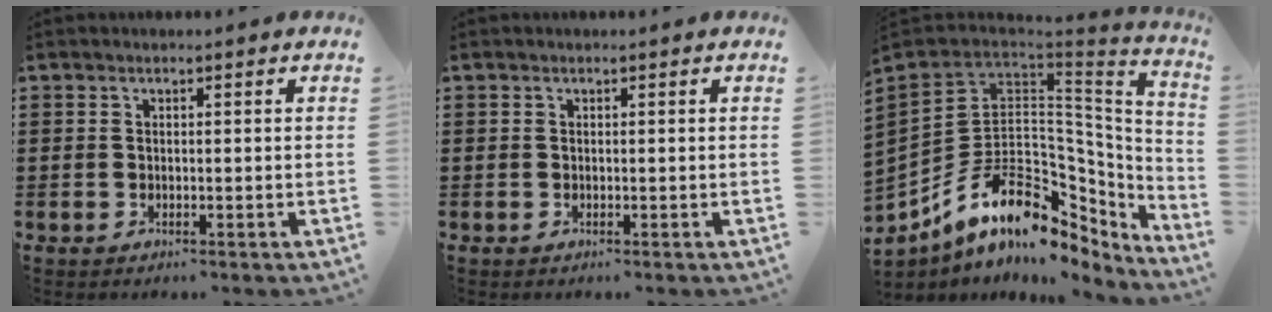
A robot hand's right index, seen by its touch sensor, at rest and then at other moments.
{"total": 0.0}
{"total": 19.1, "force": [-6.9, 12.2, 13.0], "torque": [-0.251, 0.011, -0.114]}